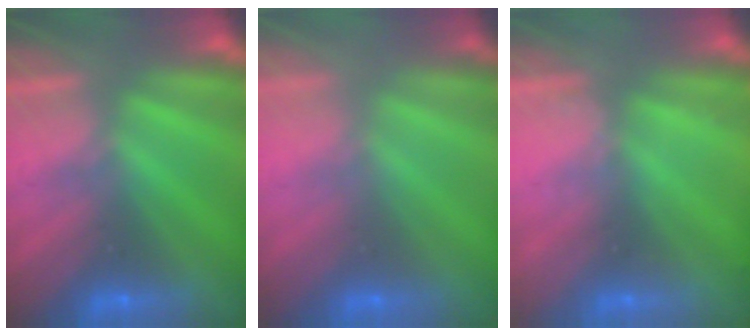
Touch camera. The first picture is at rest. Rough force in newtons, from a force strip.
{"total": 2.7}
{"total": 2.2}